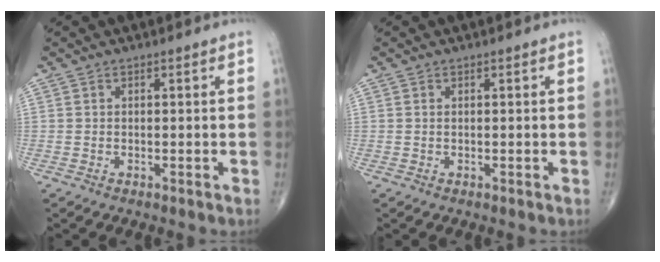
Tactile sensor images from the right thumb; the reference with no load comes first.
{"total": 0.0}